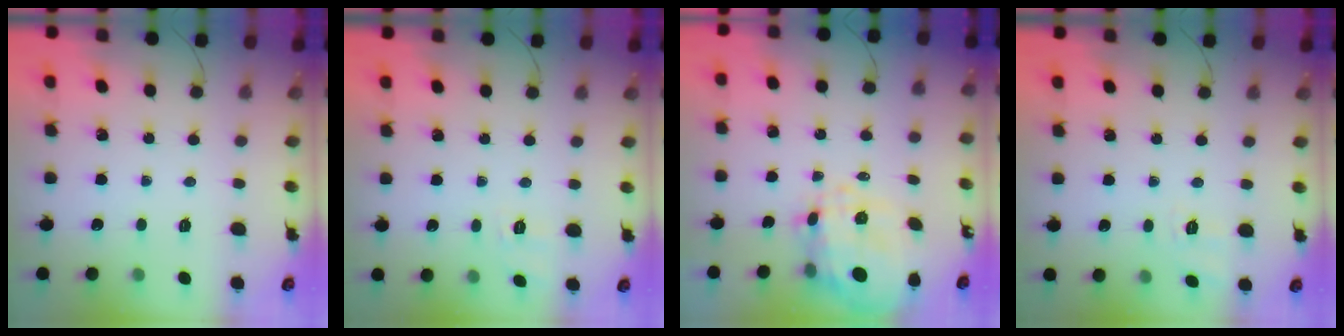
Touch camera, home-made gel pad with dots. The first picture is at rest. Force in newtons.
{"total": 2.8, "press": 2.2, "slide": 1.8}
{"total": 10.5, "press": 10.2, "slide": 2.5}
{"total": 2.3, "press": 1.2, "slide": 1.9}